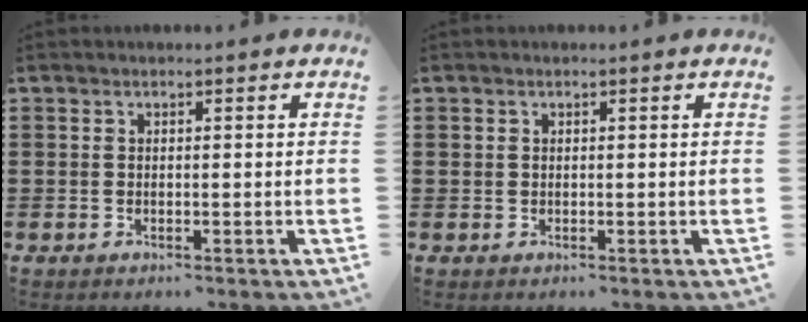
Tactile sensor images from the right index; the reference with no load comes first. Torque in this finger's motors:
{"motor_torque": [-0.47, 0.37, -0.02, -0.01]}